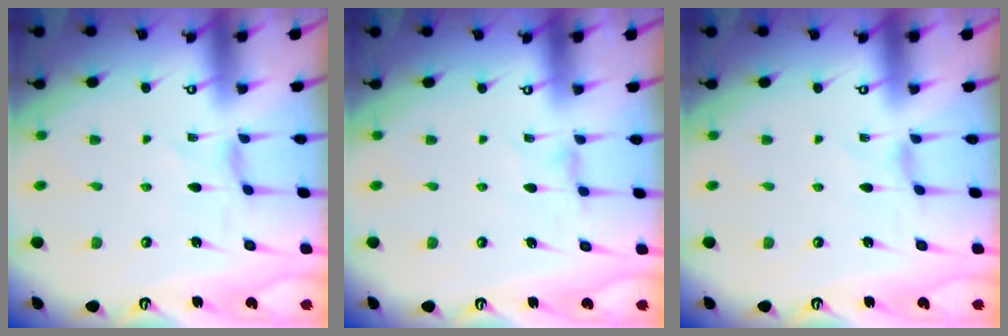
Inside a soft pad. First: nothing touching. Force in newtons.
{"total": 1.4, "press": 1.4, "slide": 0.4}
{"total": 0.0}